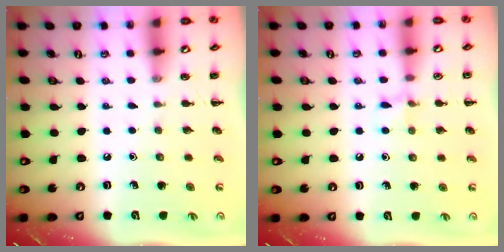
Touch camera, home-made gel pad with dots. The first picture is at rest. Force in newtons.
{"total": 5.4, "press": 5.1, "slide": 2.0}